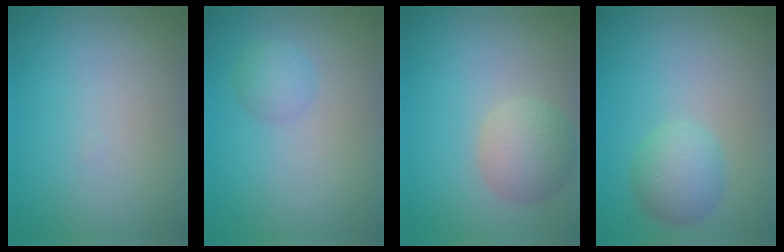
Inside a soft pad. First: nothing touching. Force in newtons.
{"total": 1.7, "press": 1.7, "slide": 0.0}
{"total": 3.8, "press": 3.8, "slide": 0.2}
{"total": 2.9, "press": 2.9, "slide": 0.1}